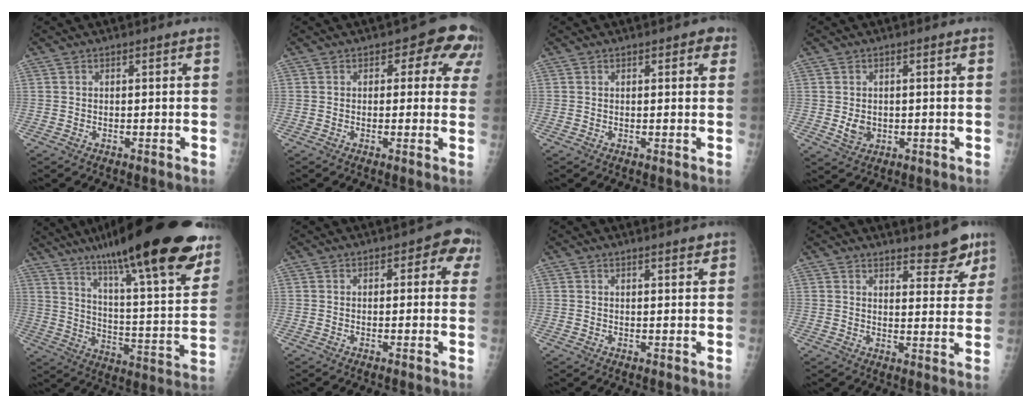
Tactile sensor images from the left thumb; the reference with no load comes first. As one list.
[{"total": 7.8, "force": [3.0, 4.7, 5.4], "torque": [-0.003, 0.001, 0.020]}, {"total": 2.8, "force": [1.4, 1.3, 2.0], "torque": [-0.010, -0.001, 0.012]}, {"total": 3.1, "force": [-0.2, 2.5, 1.8], "torque": [-0.022, -0.003, 0.005]}, {"total": 34.3, "force": [23.5, 6.0, 24.3], "torque": [-0.313, -0.071, 0.343]}, {"total": 4.9, "force": [1.7, 2.7, 3.7], "torque": [-0.005, 0.002, 0.008]}, {"total": 1.8, "force": [1.5, 0.3, 1.0], "torque": [-0.011, -0.008, 0.020]}, {"total": 7.5, "force": [6.2, 2.3, 3.5], "torque": [-0.020, -0.047, 0.080]}]